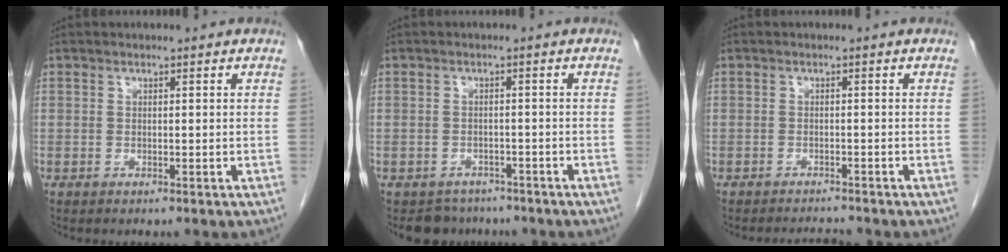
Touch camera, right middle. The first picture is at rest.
{"total": 4.1, "force": [-3.4, 2.2, -0.3], "torque": [0.006, 0.007, -0.050]}
{"total": 2.2, "force": [-2.1, -0.4, -0.1], "torque": [-0.001, -0.012, -0.031]}